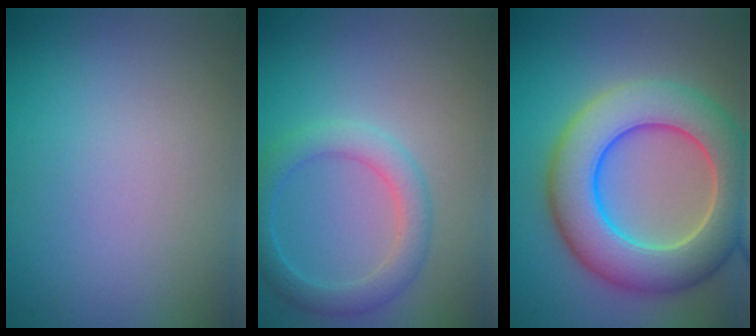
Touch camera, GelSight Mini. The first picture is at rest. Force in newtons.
{"total": 3.2, "press": 3.2, "slide": 0.0}
{"total": 10.3, "press": 10.3, "slide": 0.4}